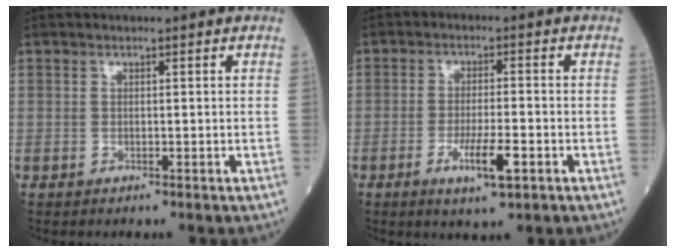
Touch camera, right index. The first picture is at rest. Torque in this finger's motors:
{"motor_torque": [0.76, -0.40, 0.45, 0.11]}